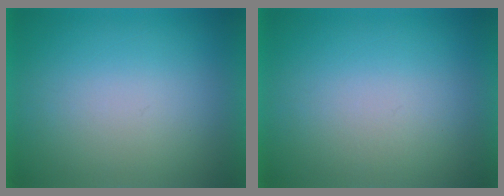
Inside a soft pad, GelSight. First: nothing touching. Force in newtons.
{"total": 1.0}